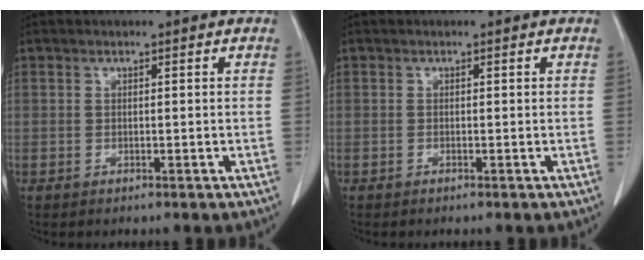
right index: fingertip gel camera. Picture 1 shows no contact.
{"total": 0.0}